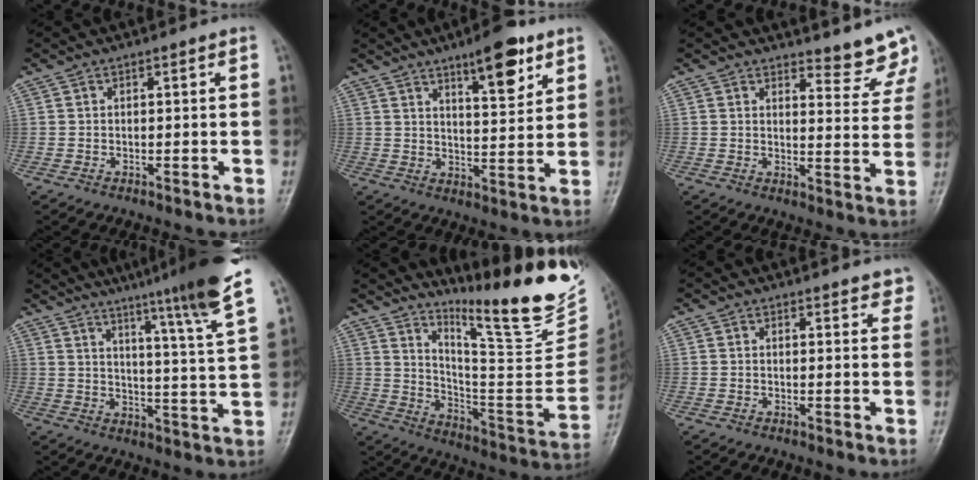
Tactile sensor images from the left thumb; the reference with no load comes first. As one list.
[{"total": 10.1, "force": [6.2, 3.1, 7.4], "torque": [-0.091, -0.036, 0.094]}, {"total": 7.5, "force": [7.1, 1.9, 1.5], "torque": [0.011, -0.062, 0.077]}, {"total": 18.5, "force": [13.6, -0.4, 12.5], "torque": [-0.171, -0.078, 0.180]}, {"total": 23.2, "force": [17.6, 3.5, 14.8], "torque": [-0.193, -0.129, 0.264]}, {"total": 3.7, "force": [3.2, 1.3, 1.2], "torque": [0.010, -0.014, 0.028]}]